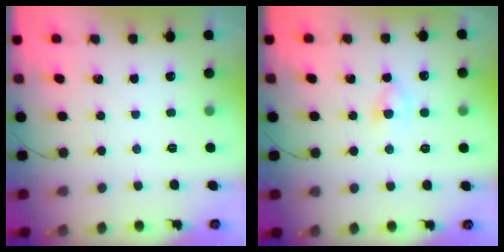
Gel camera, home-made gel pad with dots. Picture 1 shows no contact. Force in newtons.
{"total": 3.2, "press": 3.0, "slide": 1.2}